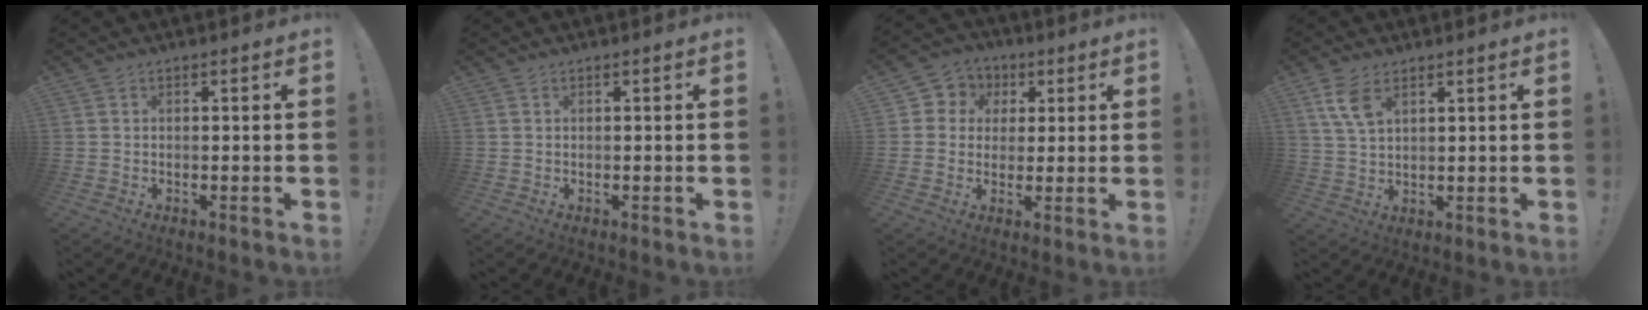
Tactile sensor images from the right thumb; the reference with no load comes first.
{"total": 0.0}
{"total": 6.8, "force": [0.5, 6.6, 1.8], "torque": [-0.020, 0.002, 0.015]}
{"total": 7.1, "force": [3.7, 3.6, 4.8], "torque": [-0.094, -0.016, 0.070]}